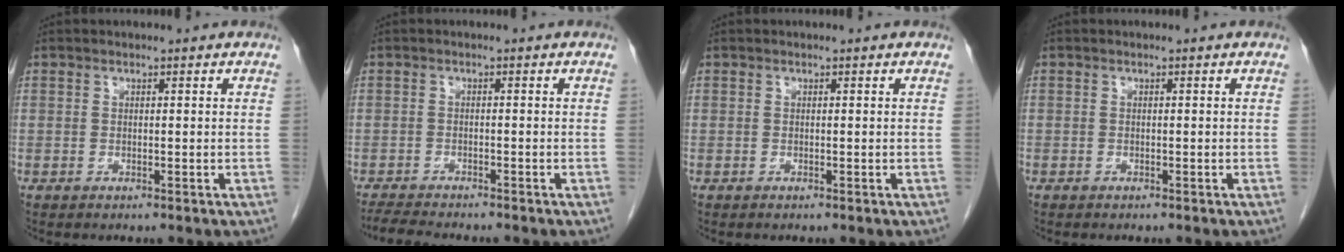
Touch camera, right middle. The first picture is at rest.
{"total": 5.8, "force": [-5.3, 0.6, 2.3], "torque": [-0.038, -0.015, -0.084]}
{"total": 0.0}
{"total": 0.0}